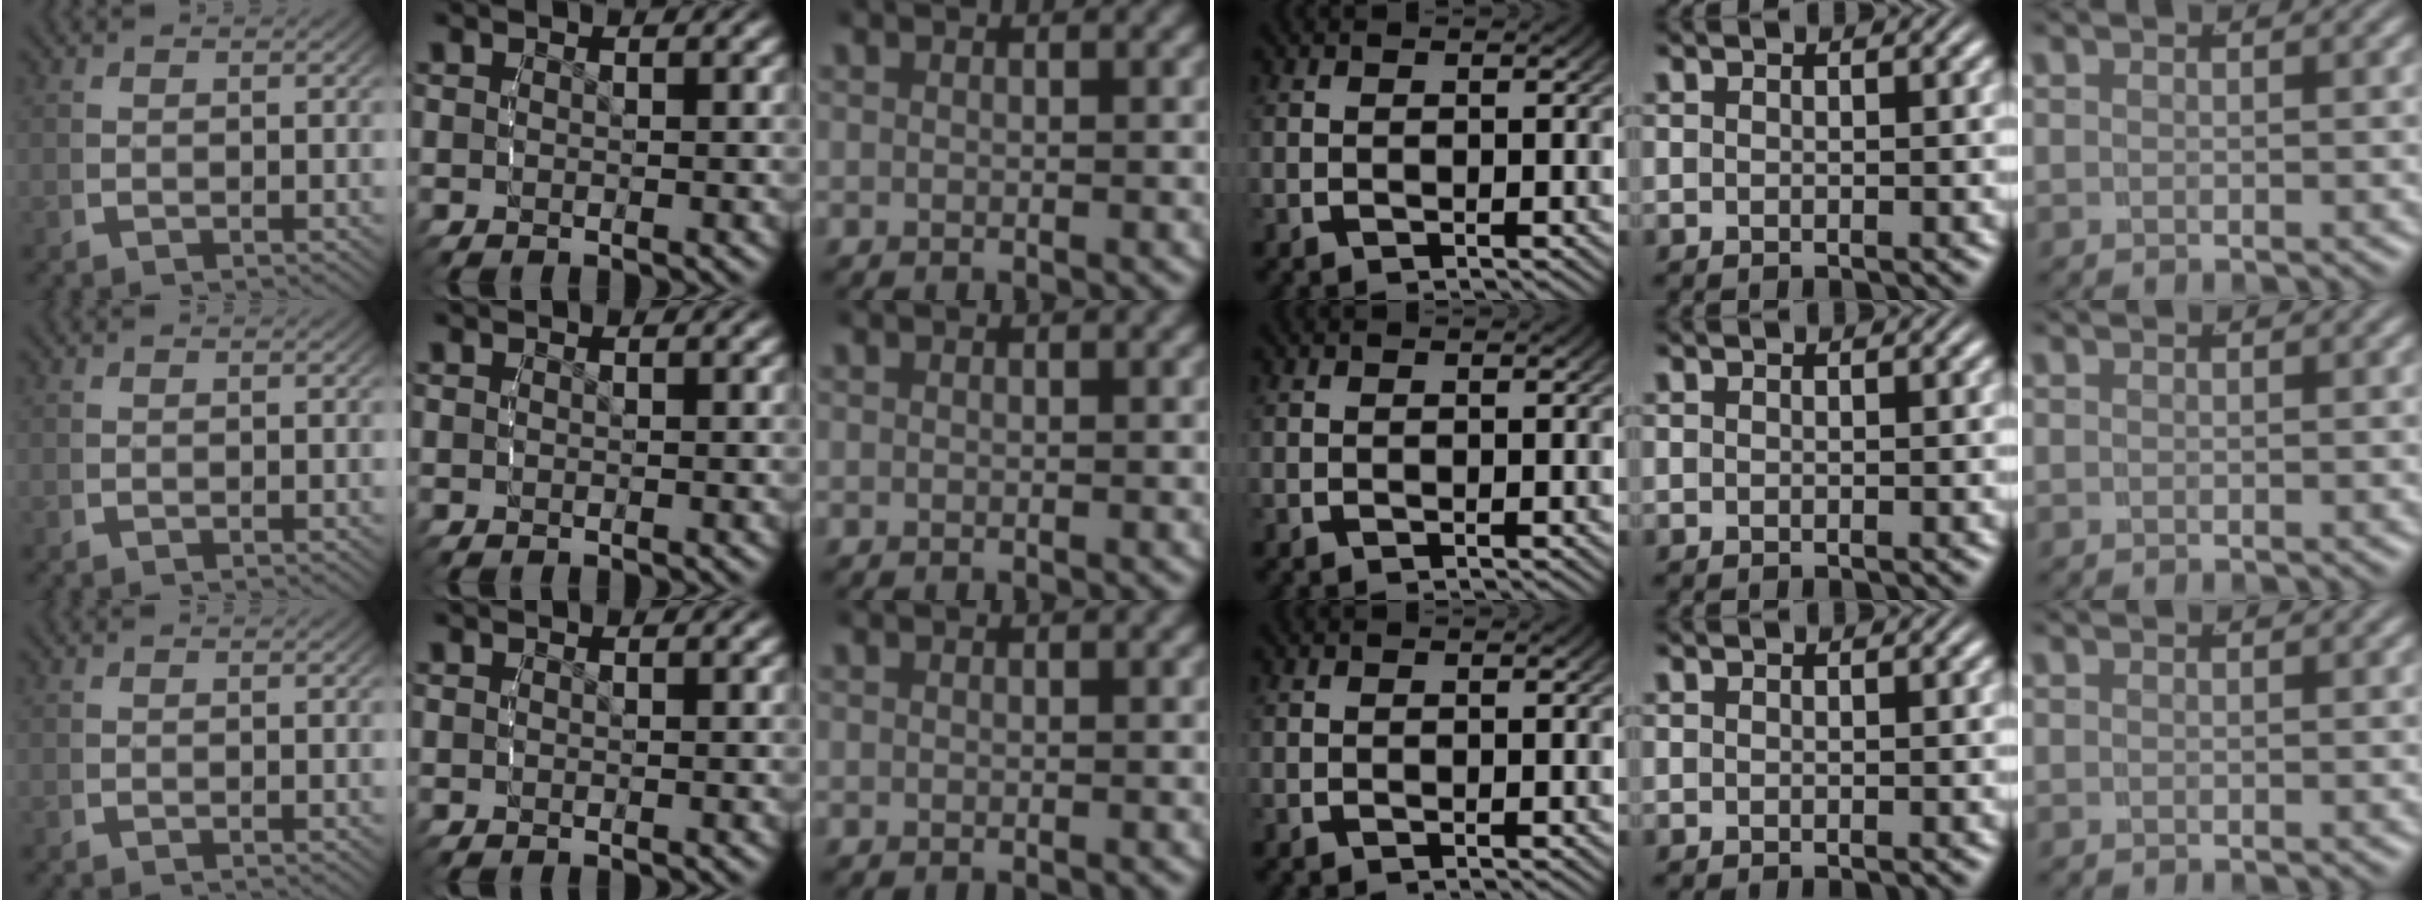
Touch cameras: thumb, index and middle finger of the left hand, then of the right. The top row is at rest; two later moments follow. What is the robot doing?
{"motion": "reach", "object": "toothpaste"}